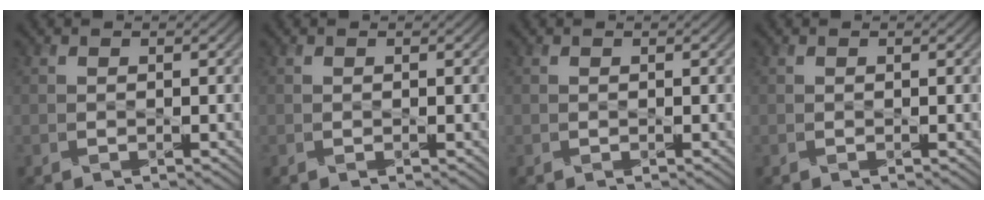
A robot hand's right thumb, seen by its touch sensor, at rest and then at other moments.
{"total": 0.0}
{"total": 0.0}
{"total": 0.0}